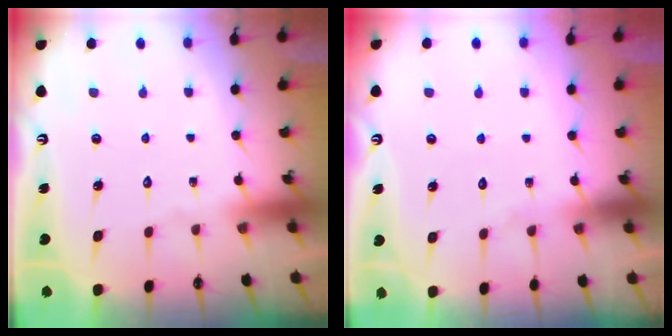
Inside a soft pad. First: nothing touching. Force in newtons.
{"total": 4.5, "press": 4.4, "slide": 0.5}